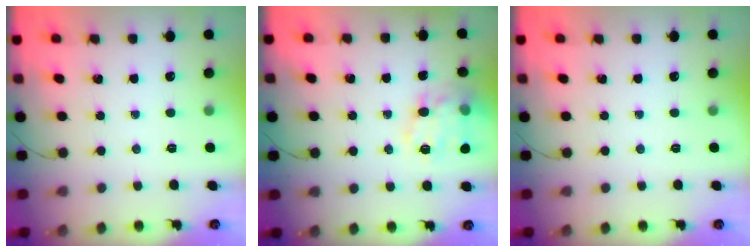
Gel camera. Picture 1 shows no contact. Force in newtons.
{"total": 16.6, "press": 16.6, "slide": 1.4}
{"total": 0.0}